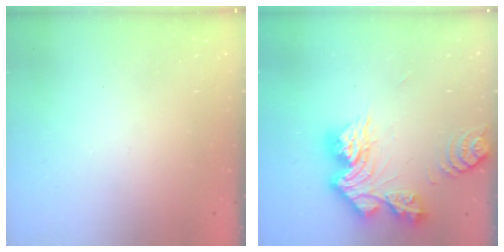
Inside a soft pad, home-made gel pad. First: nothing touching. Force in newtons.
{"total": 14.3, "press": 14.2, "slide": 1.5}